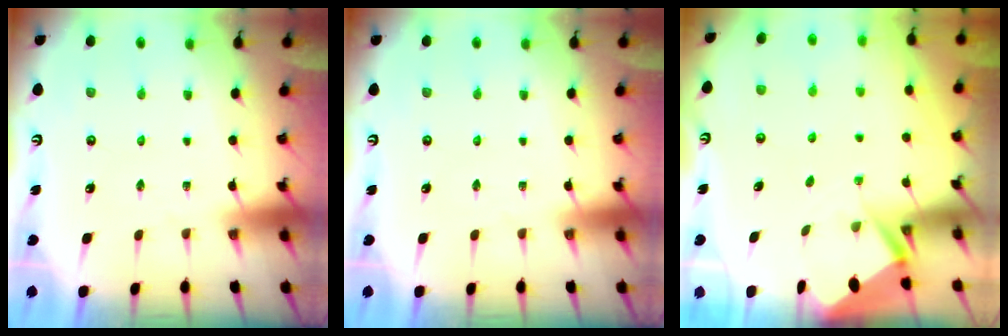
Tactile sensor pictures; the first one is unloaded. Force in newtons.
{"total": 0.0}
{"total": 2.7, "press": 2.7, "slide": 0.3}